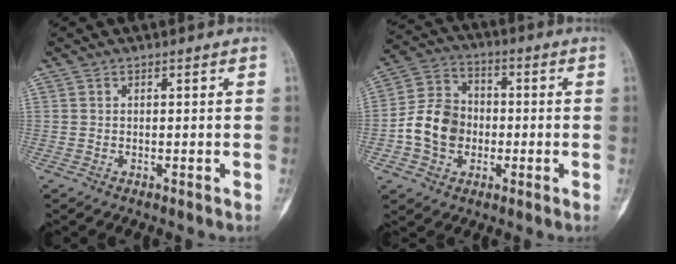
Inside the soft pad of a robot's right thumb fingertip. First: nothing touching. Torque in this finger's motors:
{"motor_torque": [1.51, 1.39, 0.57, -0.56, 0.06]}